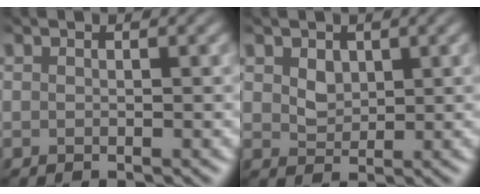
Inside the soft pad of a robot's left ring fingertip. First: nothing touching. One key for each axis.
{"total": 1.8, "fx": 0.8, "fy": 1.3, "fz": 0.9, "tx": -0.018, "ty": -0.003, "tz": 0.019}